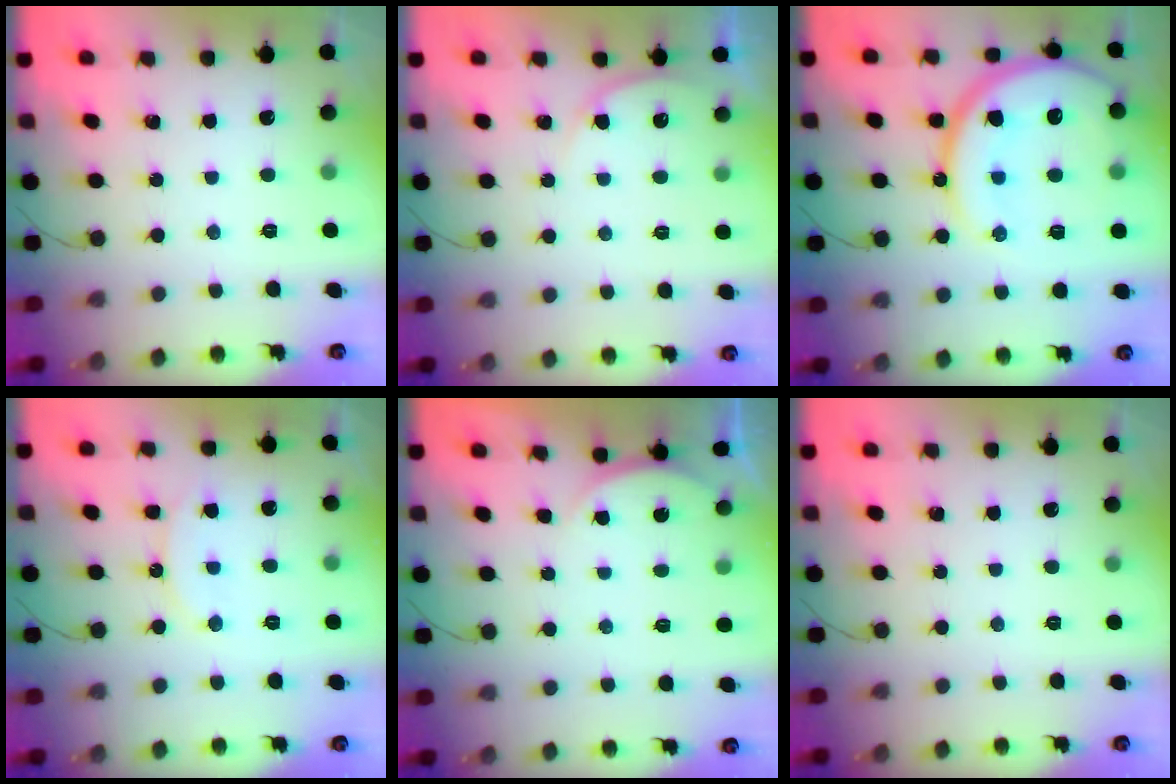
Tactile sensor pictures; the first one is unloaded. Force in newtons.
{"total": 3.8, "press": 3.8, "slide": 0.3}
{"total": 21.0, "press": 20.9, "slide": 2.2}
{"total": 9.6, "press": 9.6, "slide": 0.8}
{"total": 2.8, "press": 2.1, "slide": 1.7}
{"total": 0.0}